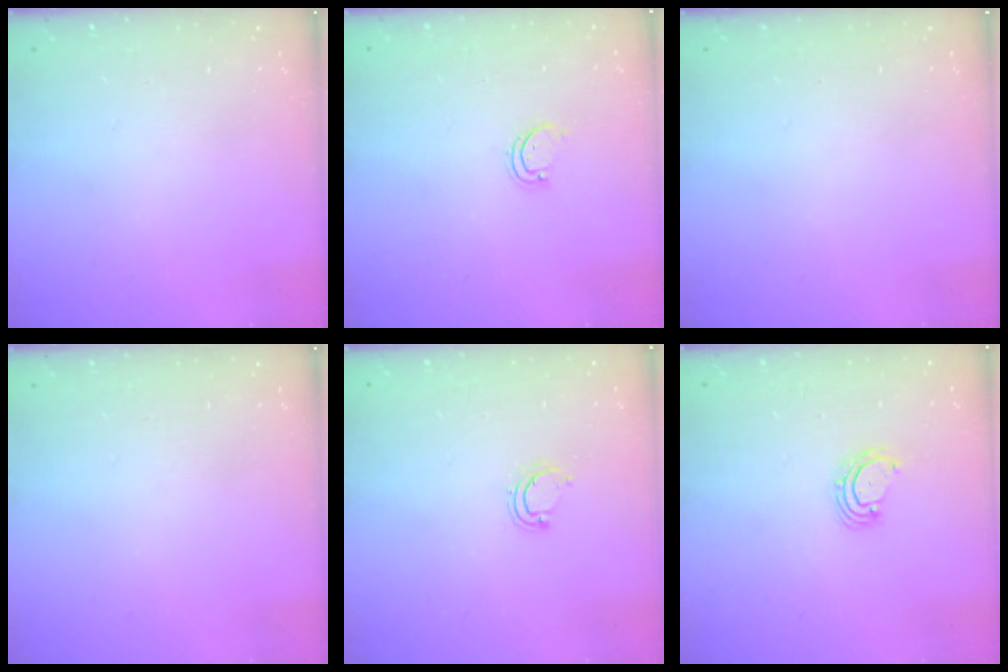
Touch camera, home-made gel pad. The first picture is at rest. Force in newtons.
{"total": 1.7, "press": 1.7, "slide": 0.3}
{"total": 0.0}
{"total": 0.0}
{"total": 3.9, "press": 3.9, "slide": 0.4}
{"total": 4.2, "press": 4.2, "slide": 0.5}